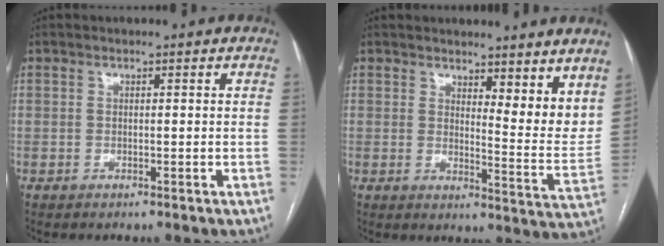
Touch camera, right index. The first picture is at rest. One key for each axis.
{"total": 9.0, "fx": 7.3, "fy": 2.2, "fz": 4.7, "tx": -0.051, "ty": -0.031, "tz": 0.091}